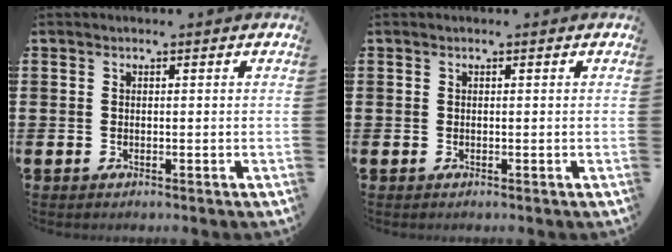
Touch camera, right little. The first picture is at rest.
{"total": 0.0}